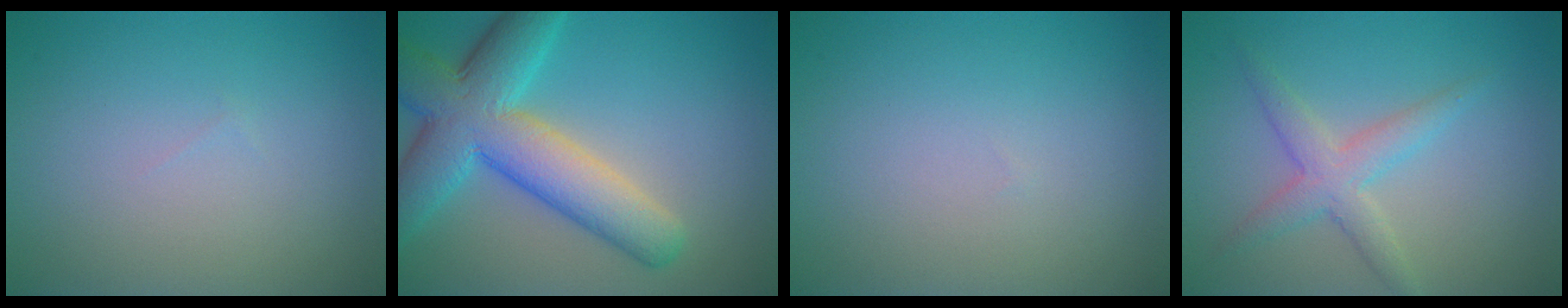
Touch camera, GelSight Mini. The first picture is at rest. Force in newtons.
{"total": 9.5, "press": 9.5, "slide": 0.4}
{"total": 0.0}
{"total": 3.0, "press": 3.0, "slide": 0.1}